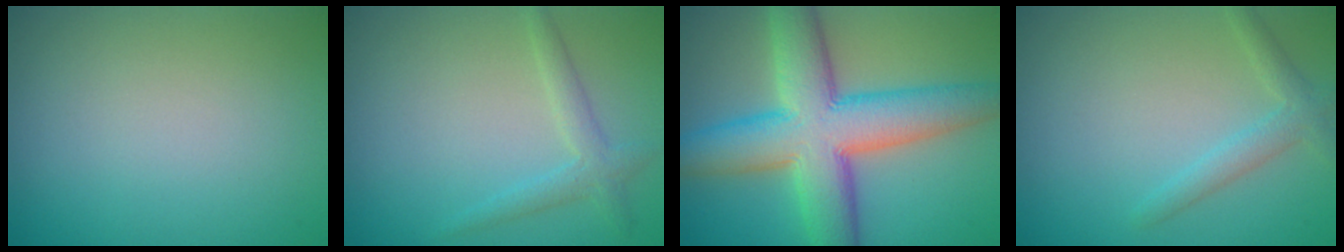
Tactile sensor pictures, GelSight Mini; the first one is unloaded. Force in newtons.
{"total": 2.0, "press": 2.0, "slide": 0.1}
{"total": 10.8, "press": 10.8, "slide": 0.3}
{"total": 2.1, "press": 2.1, "slide": 0.1}